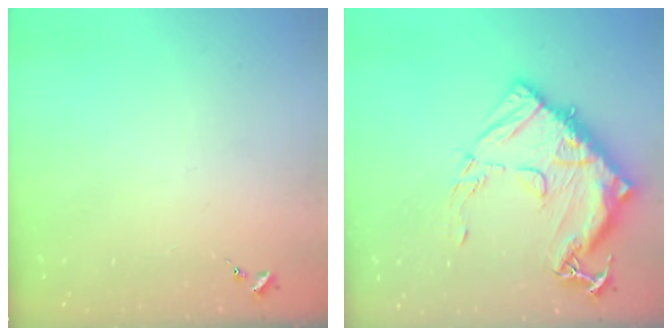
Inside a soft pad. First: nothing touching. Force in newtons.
{"total": 19.9, "press": 19.8, "slide": 1.7}